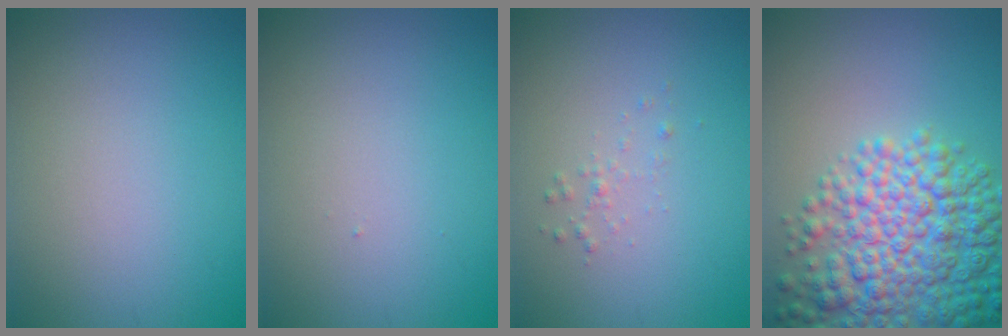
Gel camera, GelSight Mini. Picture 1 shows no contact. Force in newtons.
{"total": 0.0}
{"total": 0.7, "press": 0.7, "slide": 0.1}
{"total": 9.8, "press": 9.8, "slide": 0.4}